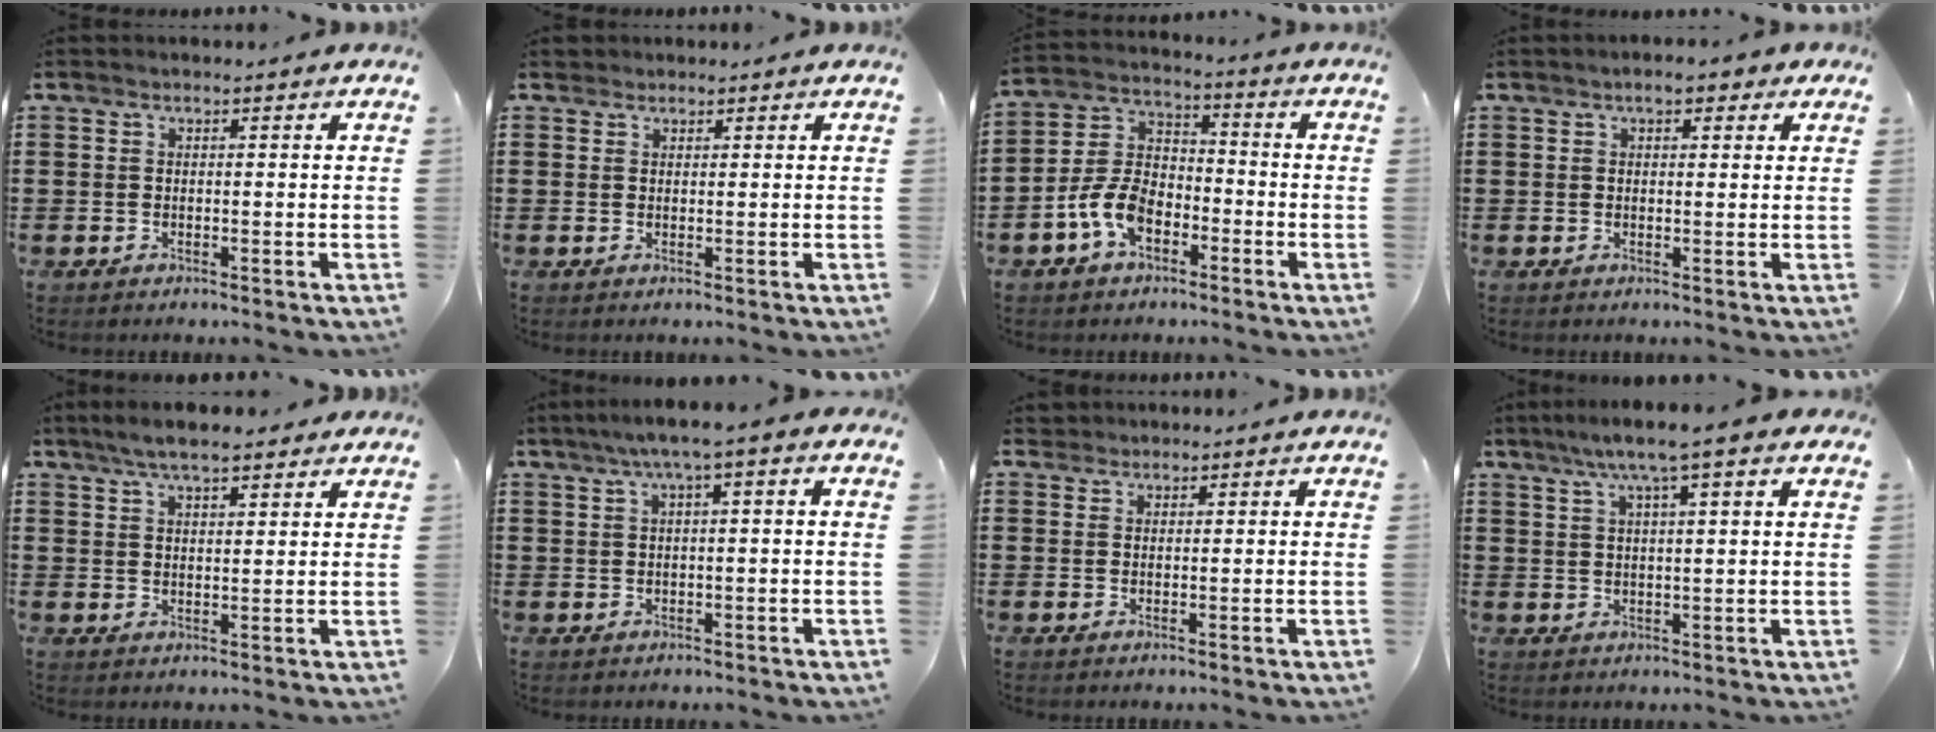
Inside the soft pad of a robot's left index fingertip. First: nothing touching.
{"total": 1.1, "force": [1.0, 0.6, 0.0], "torque": [-0.004, 0.003, 0.020]}
{"total": 7.9, "force": [-3.9, 4.7, 5.0], "torque": [-0.135, 0.007, -0.082]}
{"total": 2.3, "force": [1.4, 1.1, 1.5], "torque": [-0.026, 0.006, 0.022]}
{"total": 5.2, "force": [4.2, 1.2, 2.9], "torque": [-0.065, 0.001, 0.076]}
{"total": 3.0, "force": [0.3, 0.1, 3.0], "torque": [-0.056, 0.000, 0.002]}
{"total": 1.4, "force": [1.2, 0.7, 0.1], "torque": [-0.006, 0.004, 0.025]}
{"total": 5.7, "force": [3.7, 0.1, 4.4], "torque": [-0.095, 0.001, 0.061]}